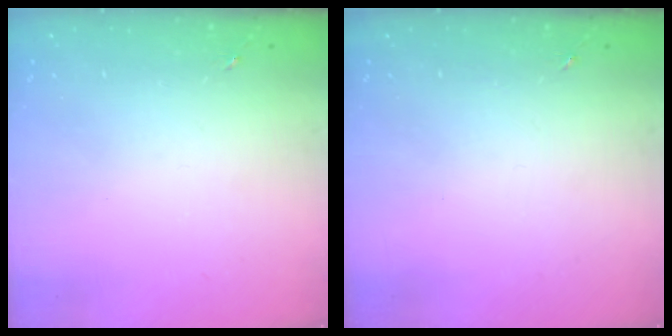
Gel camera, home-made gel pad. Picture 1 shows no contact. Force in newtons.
{"total": 0.0}